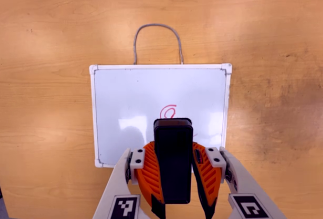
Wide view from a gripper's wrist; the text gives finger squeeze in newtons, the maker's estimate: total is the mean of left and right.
{"total": 10.4, "left": 8.5, "right": 12.2}